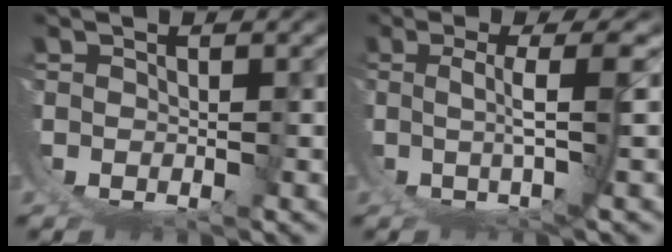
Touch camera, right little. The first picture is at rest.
{"total": 5.0, "force": [0.7, -1.8, 4.6], "torque": [-0.061, -0.006, 0.021]}